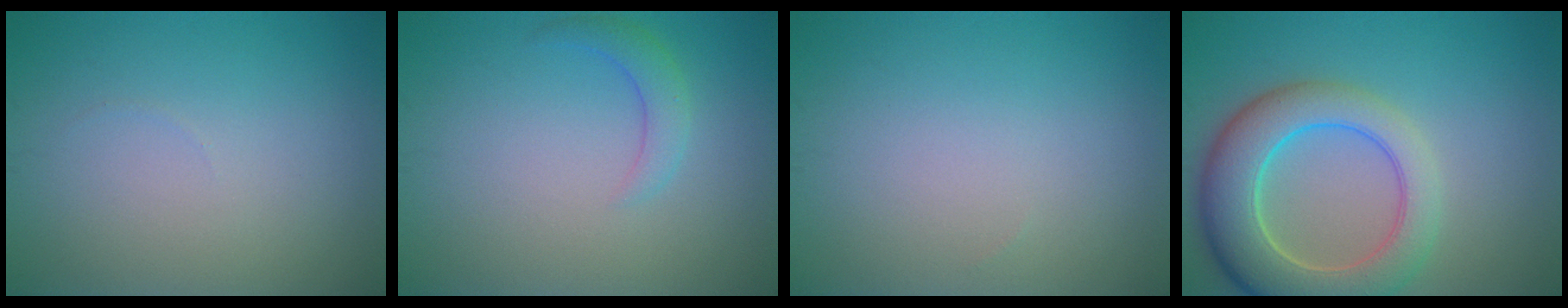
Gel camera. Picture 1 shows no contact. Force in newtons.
{"total": 2.1, "press": 2.1, "slide": 0.2}
{"total": 0.0}
{"total": 8.1, "press": 8.1, "slide": 0.7}